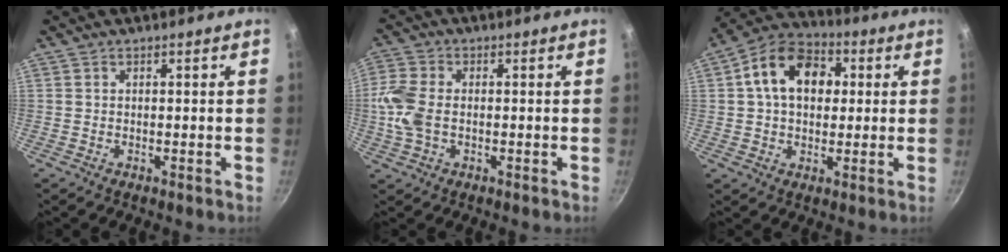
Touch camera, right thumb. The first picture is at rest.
{"total": 7.6, "force": [-0.7, 4.9, 5.8], "torque": [-0.132, 0.007, -0.023]}
{"total": 14.1, "force": [2.8, 10.0, 9.5], "torque": [-0.125, 0.021, 0.026]}